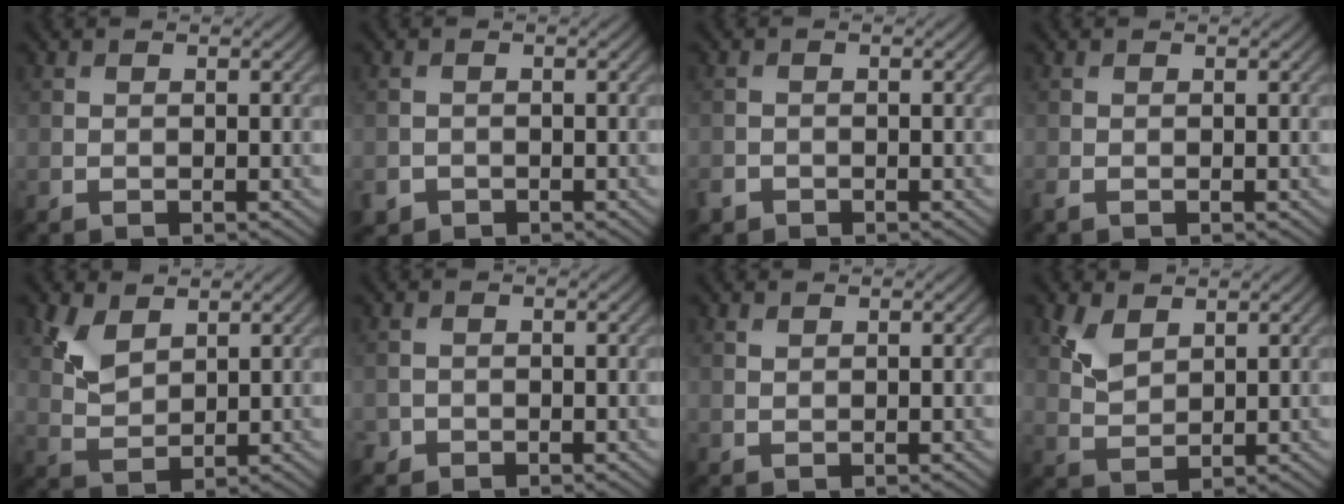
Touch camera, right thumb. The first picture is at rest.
{"total": 1.6, "force": [-1.1, 1.2, 0.3], "torque": [-0.006, -0.006, -0.026]}
{"total": 1.3, "force": [-1.0, 0.8, 0.2], "torque": [-0.006, -0.002, -0.024]}
{"total": 0.8, "force": [-0.6, 0.2, 0.4], "torque": [-0.015, -0.003, -0.015]}
{"total": 4.7, "force": [2.6, 2.8, 2.9], "torque": [-0.073, -0.003, 0.056]}
{"total": 1.0, "force": [-0.7, 0.7, 0.0], "torque": [0.003, -0.001, -0.017]}
{"total": 0.6, "force": [0.5, 0.2, 0.2], "torque": [-0.008, -0.001, 0.011]}
{"total": 4.0, "force": [2.2, 2.3, 2.4], "torque": [-0.061, -0.002, 0.049]}